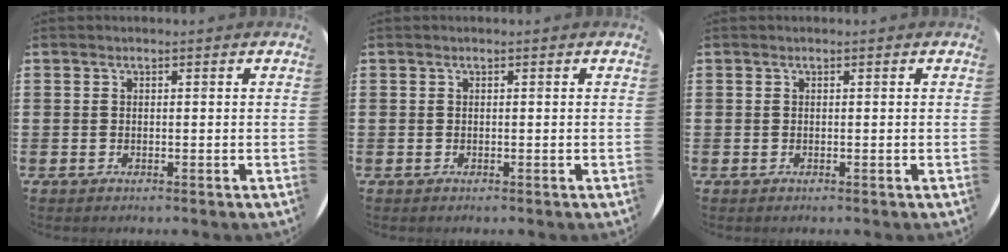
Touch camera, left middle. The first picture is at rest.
{"total": 0.0}
{"total": 0.0}